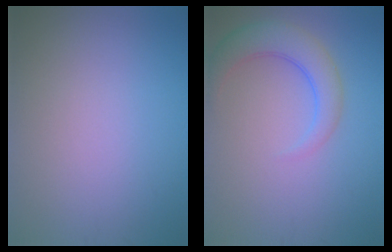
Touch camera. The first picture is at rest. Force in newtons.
{"total": 4.0, "press": 4.0, "slide": 0.3}